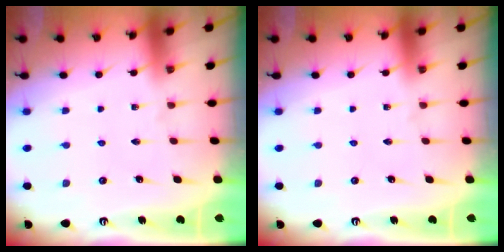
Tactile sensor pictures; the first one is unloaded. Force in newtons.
{"total": 0.0}